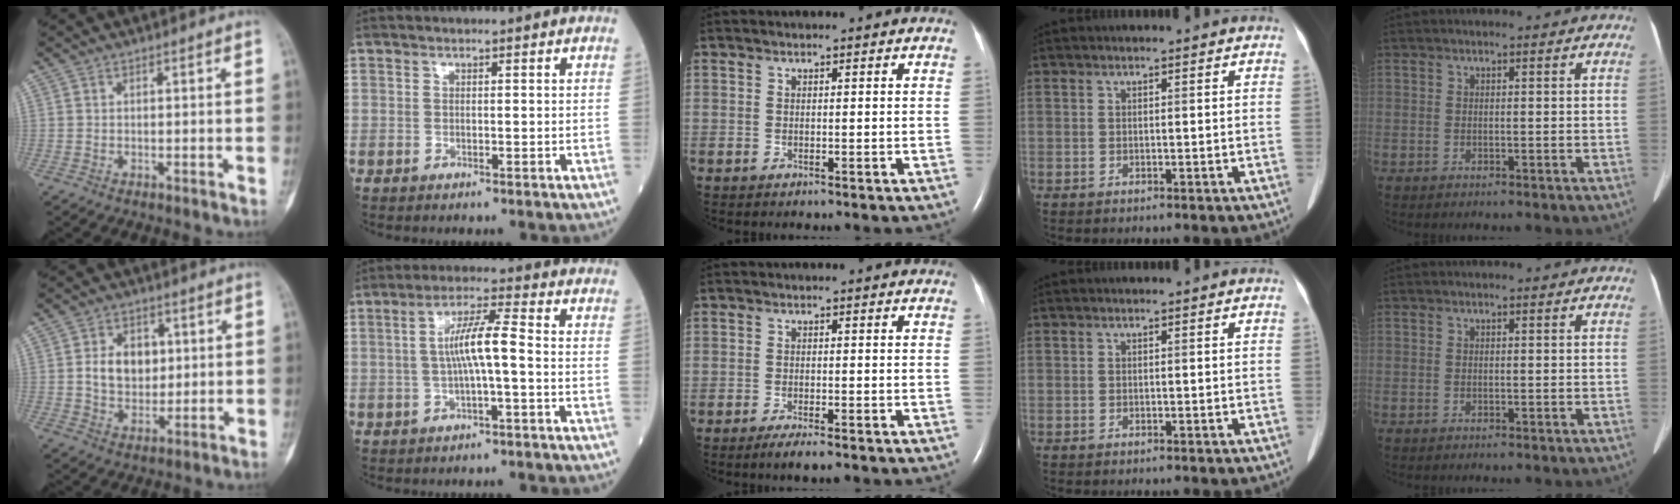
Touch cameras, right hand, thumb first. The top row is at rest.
{"thumb": {"total": 8.7, "force": [1.4, 6.4, 5.7], "torque": [-0.060, -0.006, 0.027]}, "index": {"total": 6.9, "force": [-0.3, 0.4, 6.9], "torque": [-0.129, 0.014, -0.008]}, "middle": {"total": 3.0, "force": [-2.2, 0.3, 2.0], "torque": [-0.034, -0.007, -0.036]}}